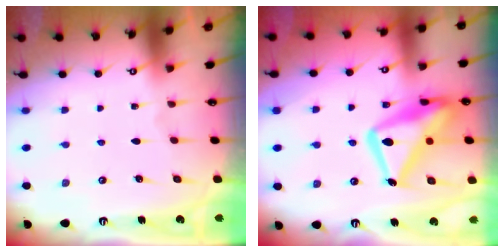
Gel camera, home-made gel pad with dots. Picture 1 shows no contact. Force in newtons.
{"total": 20.2, "press": 20.1, "slide": 1.9}